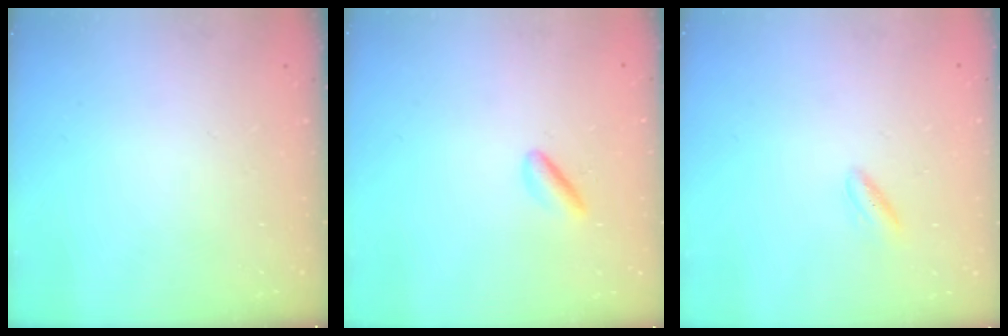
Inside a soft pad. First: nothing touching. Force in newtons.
{"total": 2.8, "press": 2.6, "slide": 0.9}
{"total": 3.0, "press": 2.9, "slide": 0.6}